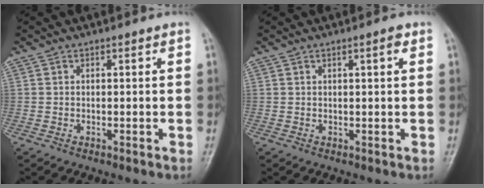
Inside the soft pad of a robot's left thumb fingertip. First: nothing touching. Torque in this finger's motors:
{"motor_torque": [-0.10, -0.05, -0.07, -0.17, -0.01]}